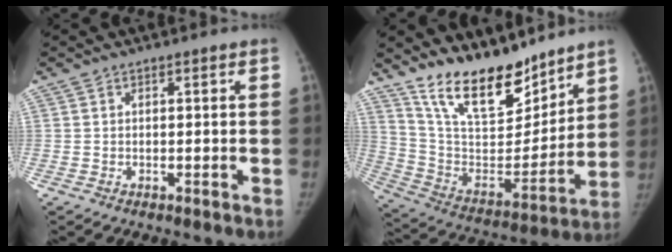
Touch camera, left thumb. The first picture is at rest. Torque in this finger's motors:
{"motor_torque": [0.53, -0.10, 1.34, -1.44, 0.07]}